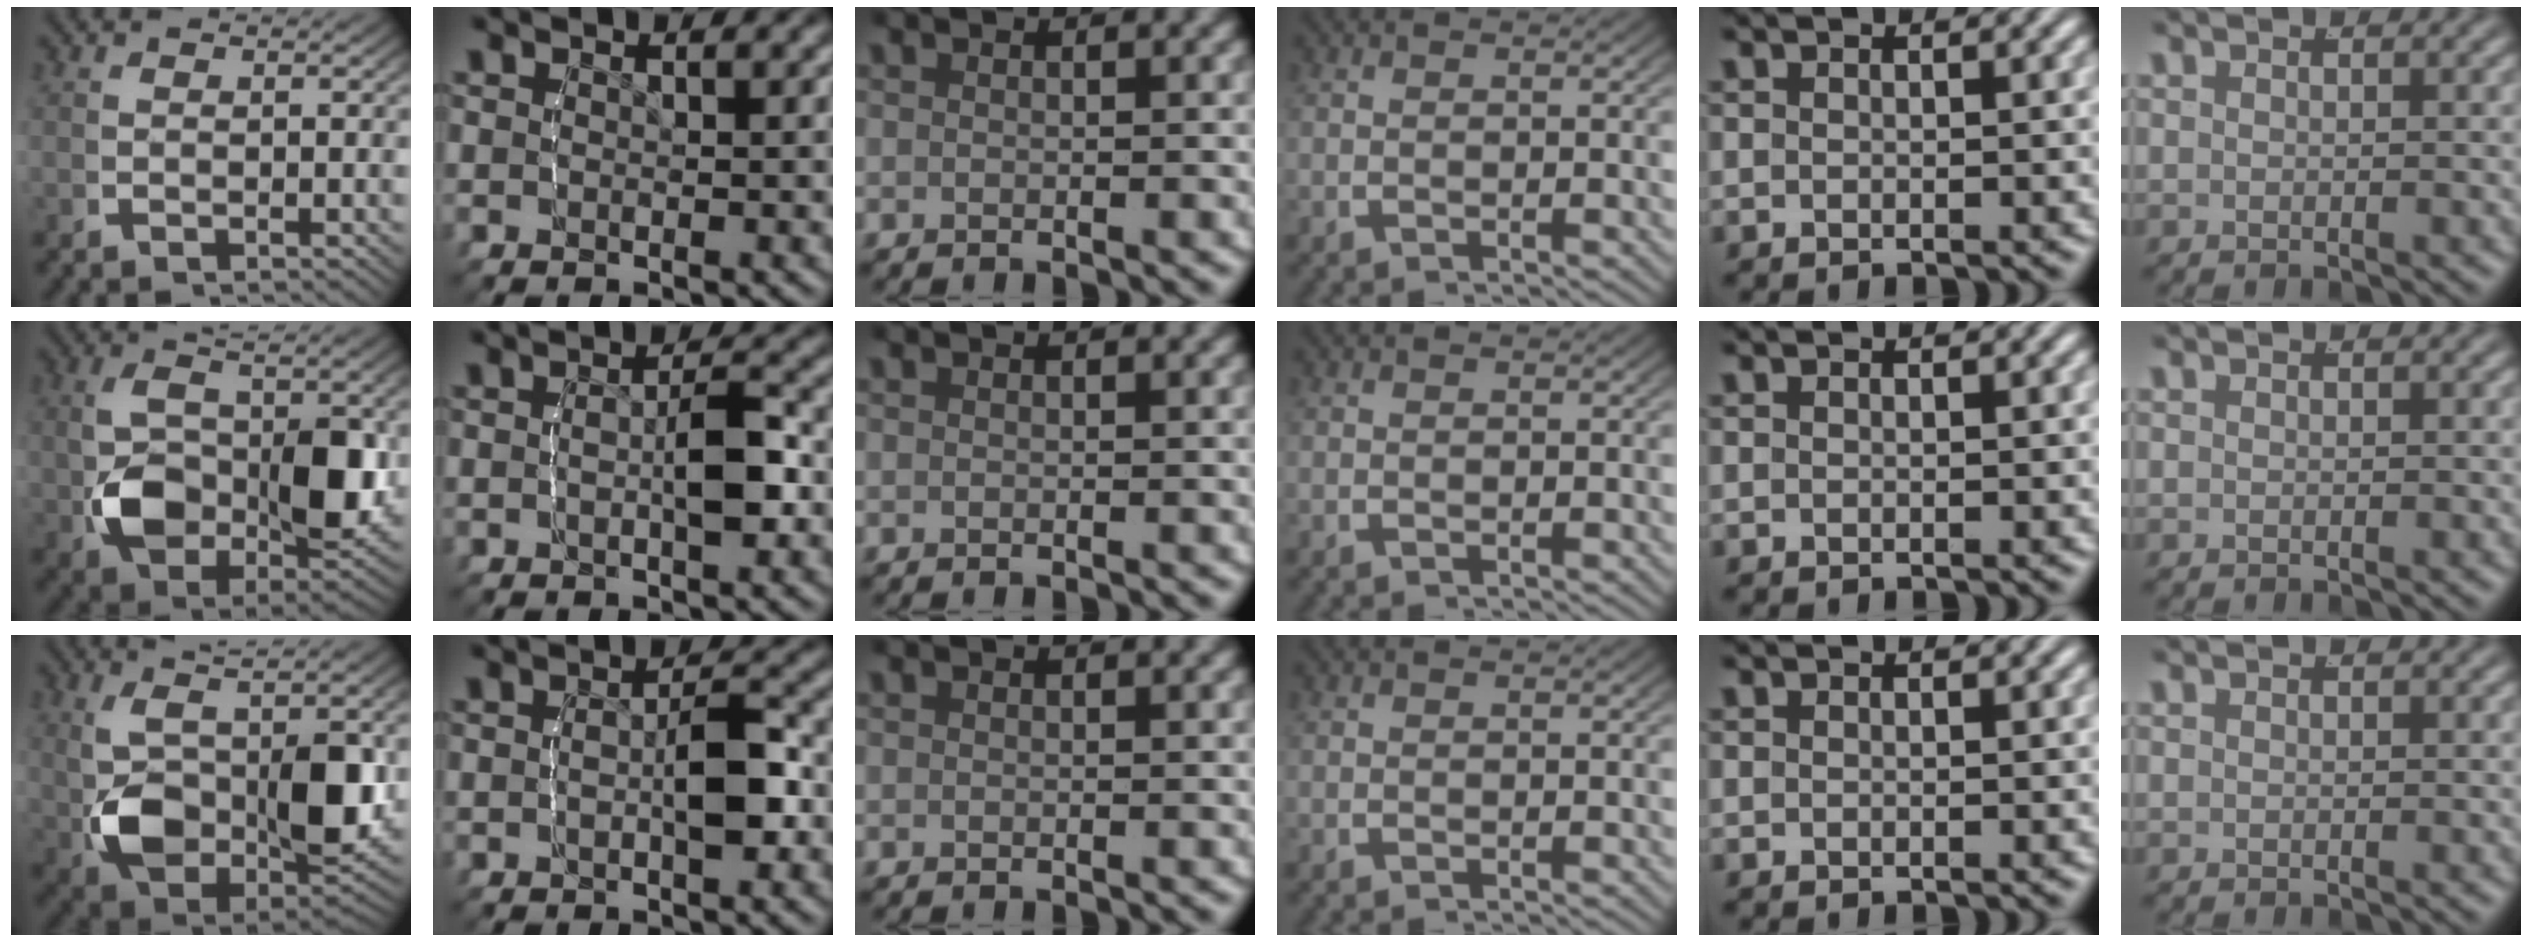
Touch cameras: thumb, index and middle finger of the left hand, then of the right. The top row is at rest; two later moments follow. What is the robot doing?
{"motion": "lift_and_place", "object": "stress ball aka squeeze ball"}